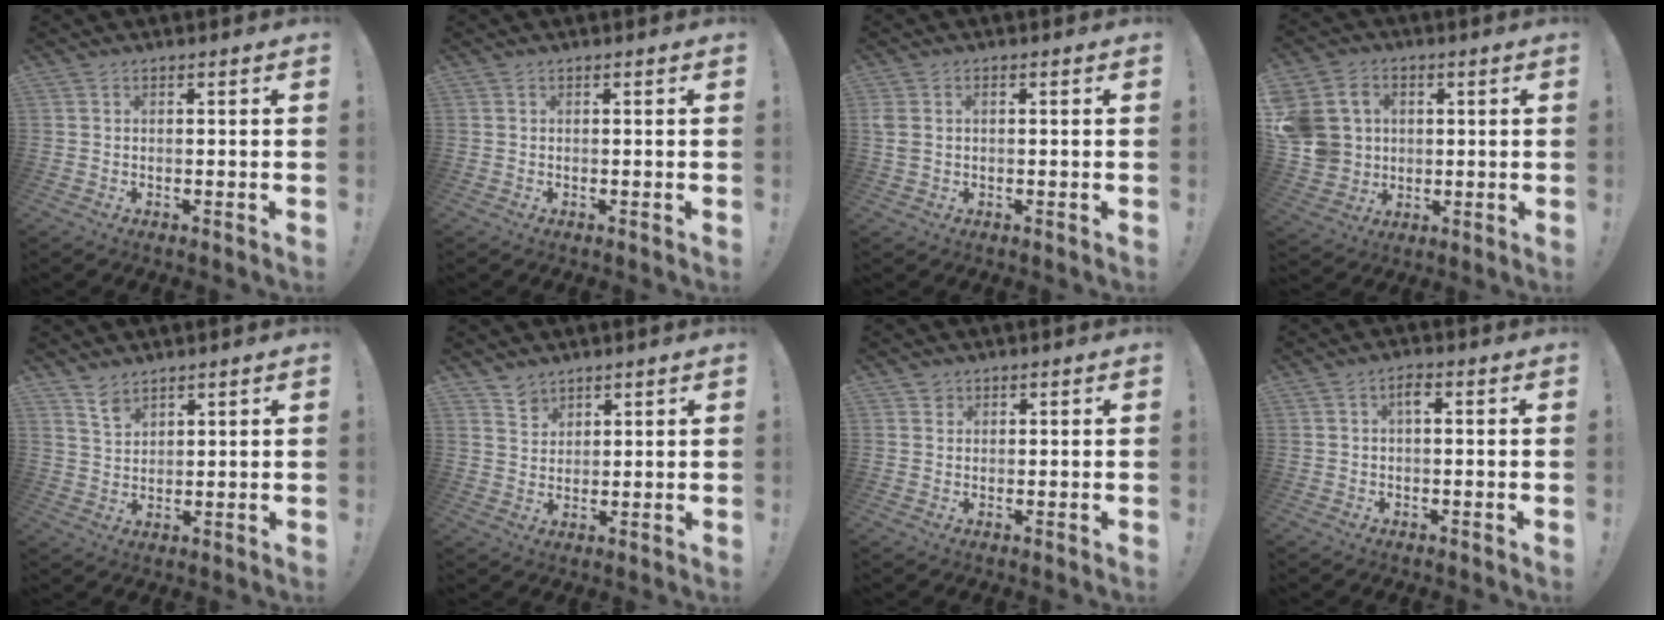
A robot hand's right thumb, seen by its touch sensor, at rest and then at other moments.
{"total": 0.0}
{"total": 2.3, "force": [0.4, 1.6, 1.6], "torque": [-0.036, 0.008, 0.010]}
{"total": 12.2, "force": [1.9, 11.0, 4.9], "torque": [-0.097, 0.000, 0.047]}
{"total": 4.8, "force": [3.9, 2.1, 1.8], "torque": [-0.030, -0.026, 0.073]}
{"total": 4.5, "force": [3.6, 2.7, 0.3], "torque": [0.000, -0.031, 0.066]}
{"total": 1.6, "force": [1.1, 1.2, 0.2], "torque": [0.009, -0.009, 0.017]}
{"total": 2.5, "force": [0.4, 0.8, 2.4], "torque": [-0.034, 0.003, -0.001]}